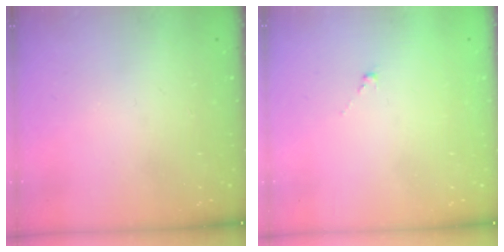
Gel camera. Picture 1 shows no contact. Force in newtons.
{"total": 0.0}